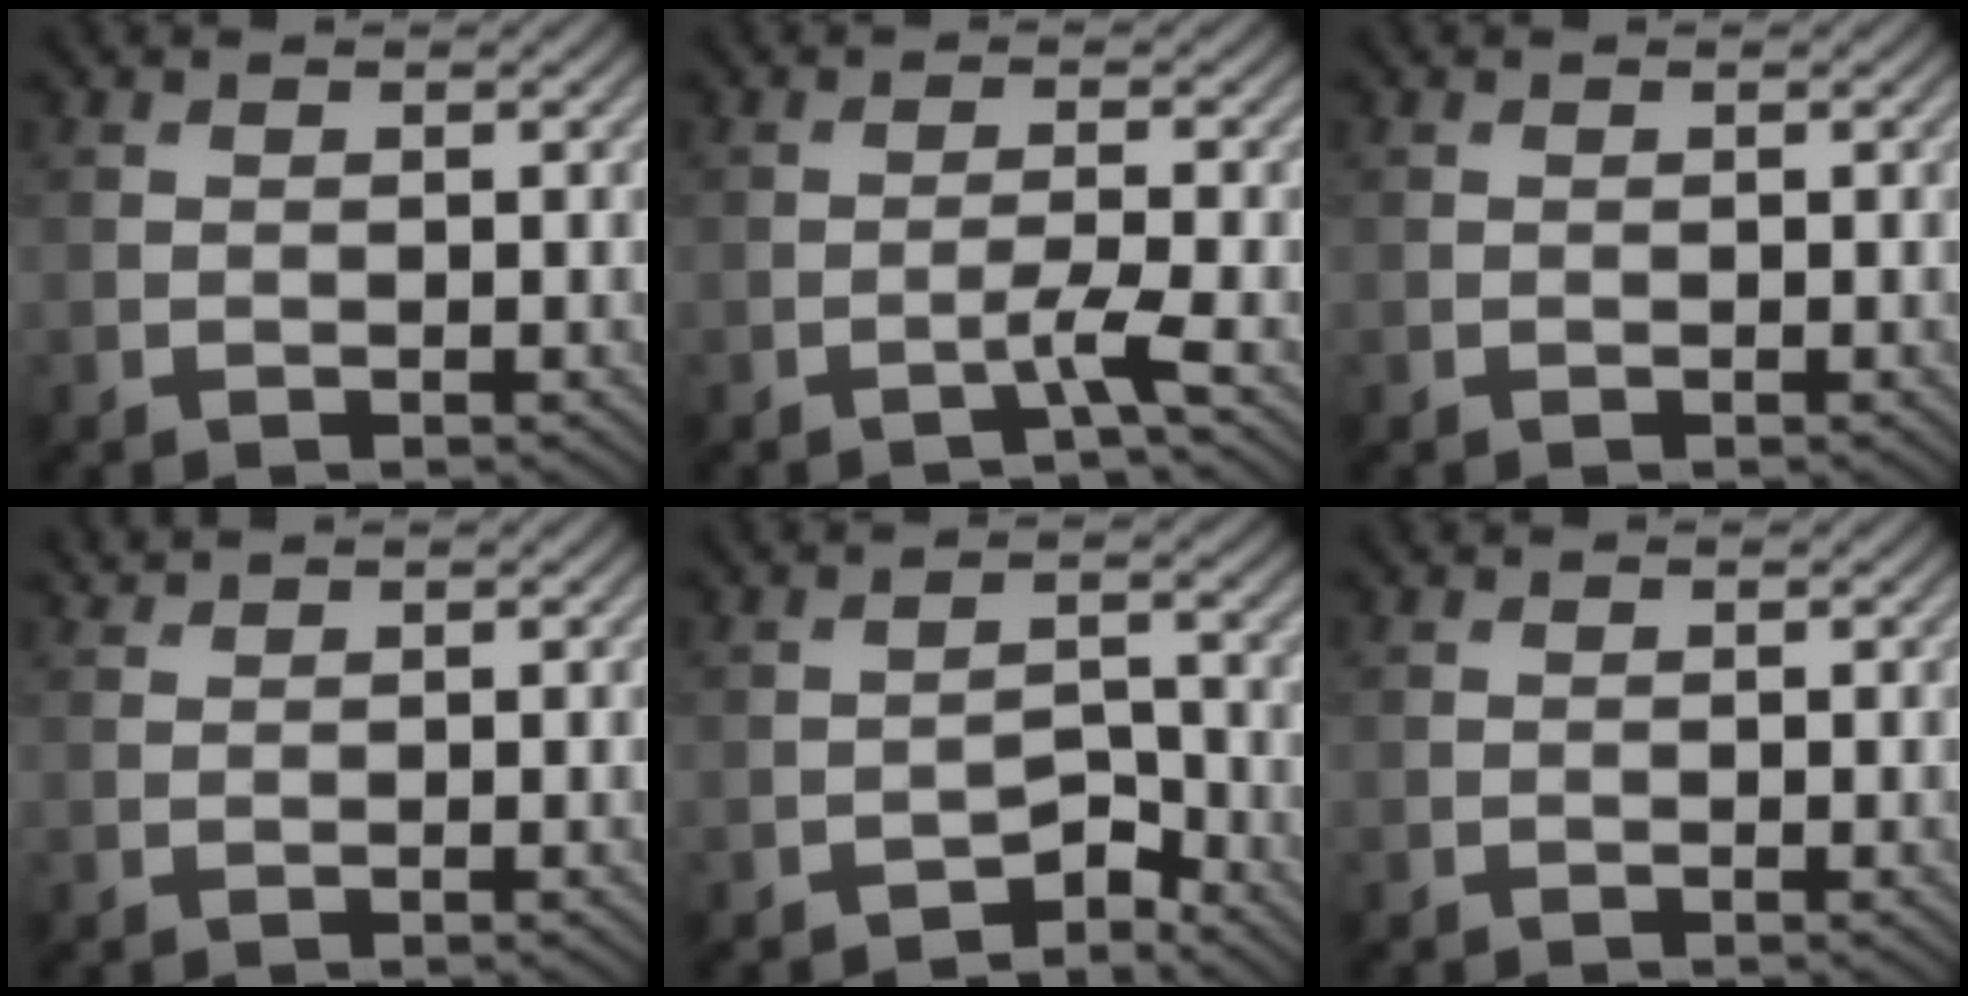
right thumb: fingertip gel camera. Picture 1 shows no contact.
{"total": 2.2, "force": [-1.2, 0.0, 1.8], "torque": [-0.035, 0.010, -0.031]}
{"total": 0.0}
{"total": 0.9, "force": [0.9, 0.0, 0.2], "torque": [-0.007, 0.006, 0.021]}
{"total": 3.4, "force": [-2.7, 1.5, 1.4], "torque": [-0.017, 0.010, -0.047]}
{"total": 0.0}